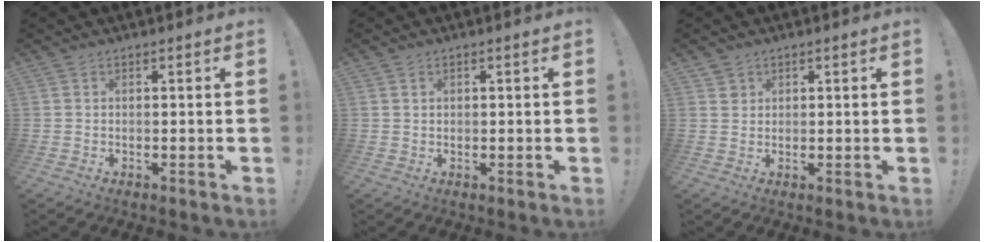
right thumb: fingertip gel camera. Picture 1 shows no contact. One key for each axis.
{"total": 1.1, "fx": 0.7, "fy": 0.8, "fz": 0.3, "tx": -0.007, "ty": 0.000, "tz": 0.014}
{"total": 2.1, "fx": 1.5, "fy": 1.5, "fz": 0.2, "tx": 0.002, "ty": -0.008, "tz": 0.026}